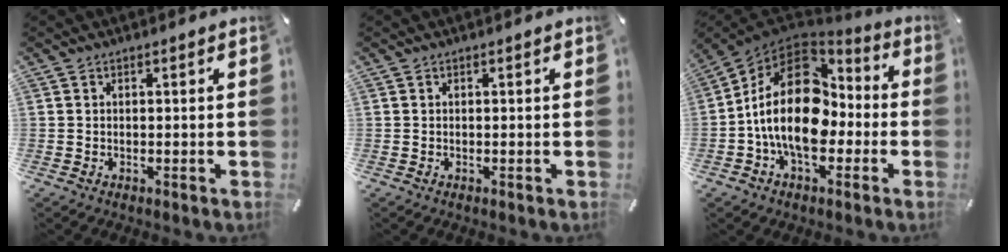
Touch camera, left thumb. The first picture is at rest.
{"total": 0.0}
{"total": 20.1, "force": [-1.4, 13.3, 15.1], "torque": [-0.290, 0.007, -0.024]}